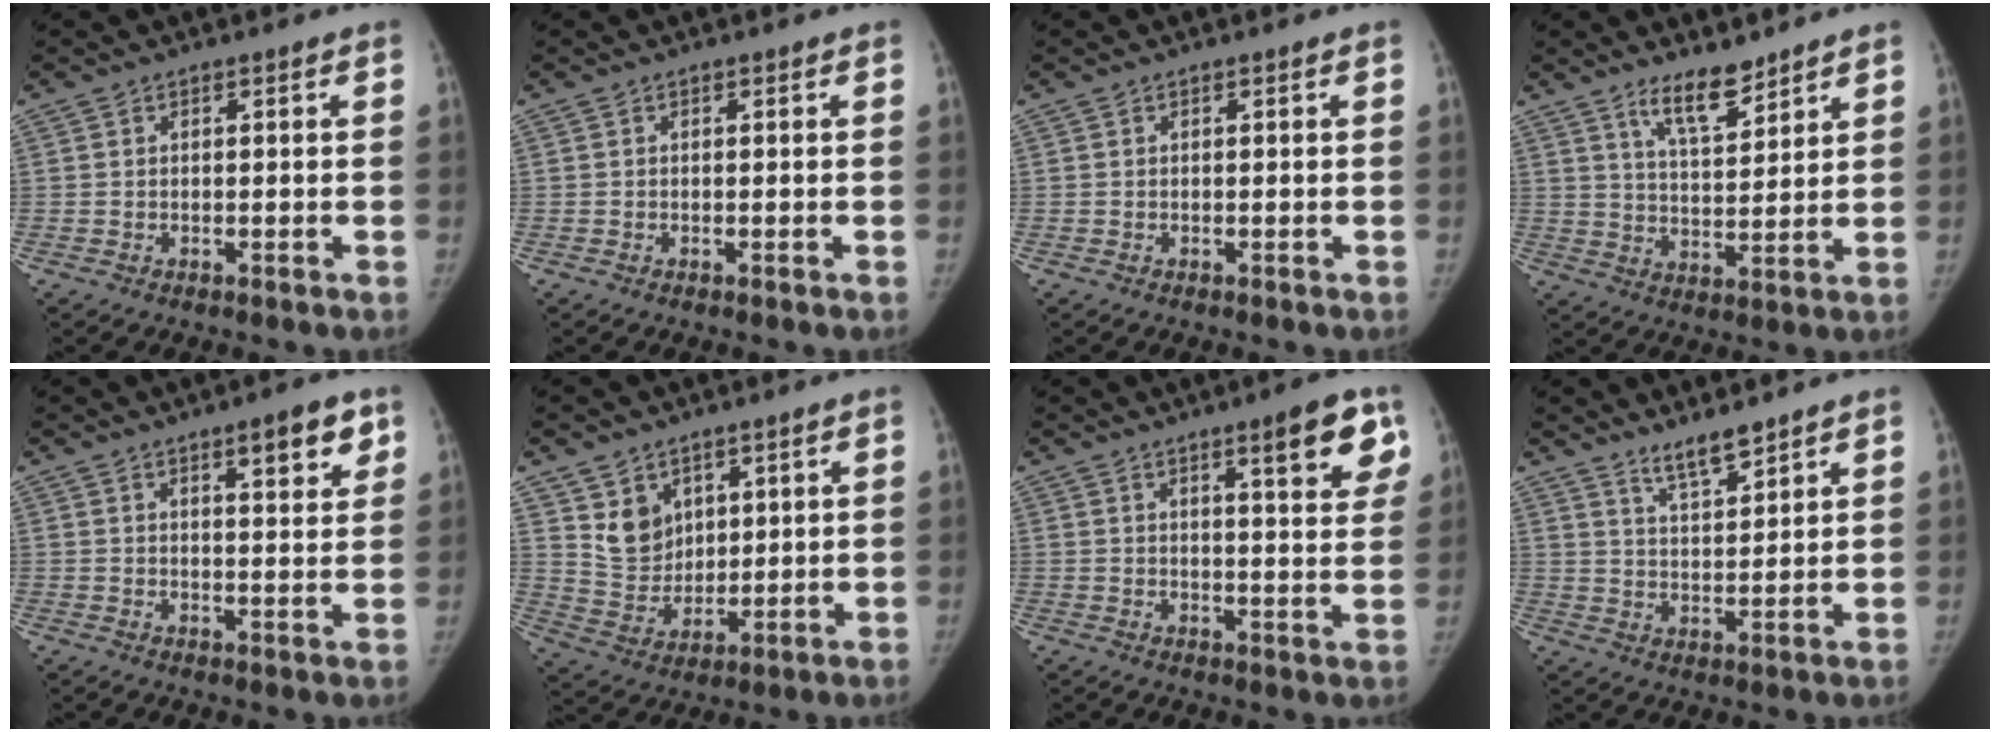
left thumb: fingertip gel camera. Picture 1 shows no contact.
{"total": 0.0}
{"total": 0.0}
{"total": 7.7, "force": [5.9, 2.3, 4.3], "torque": [-0.053, -0.047, 0.105]}
{"total": 6.8, "force": [3.9, 1.9, 5.2], "torque": [-0.052, -0.019, 0.053]}
{"total": 8.0, "force": [4.1, 6.3, 2.7], "torque": [-0.016, -0.033, 0.091]}
{"total": 9.4, "force": [5.1, 2.1, 7.6], "torque": [-0.075, -0.022, 0.066]}
{"total": 5.5, "force": [4.8, 0.8, 2.7], "torque": [-0.036, -0.038, 0.089]}